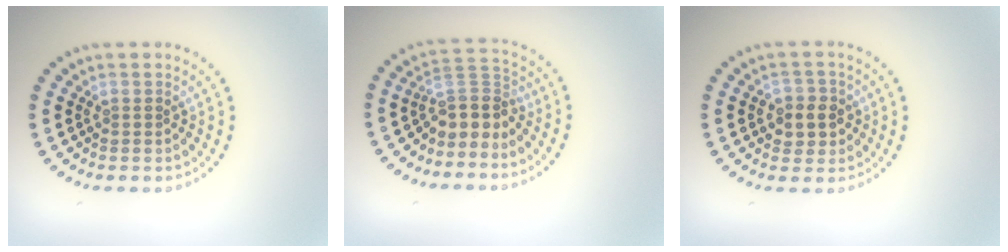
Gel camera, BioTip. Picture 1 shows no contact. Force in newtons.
{"total": 3.6, "press": 2.7, "slide": 2.4}
{"total": 2.7, "press": 2.6, "slide": 0.6}